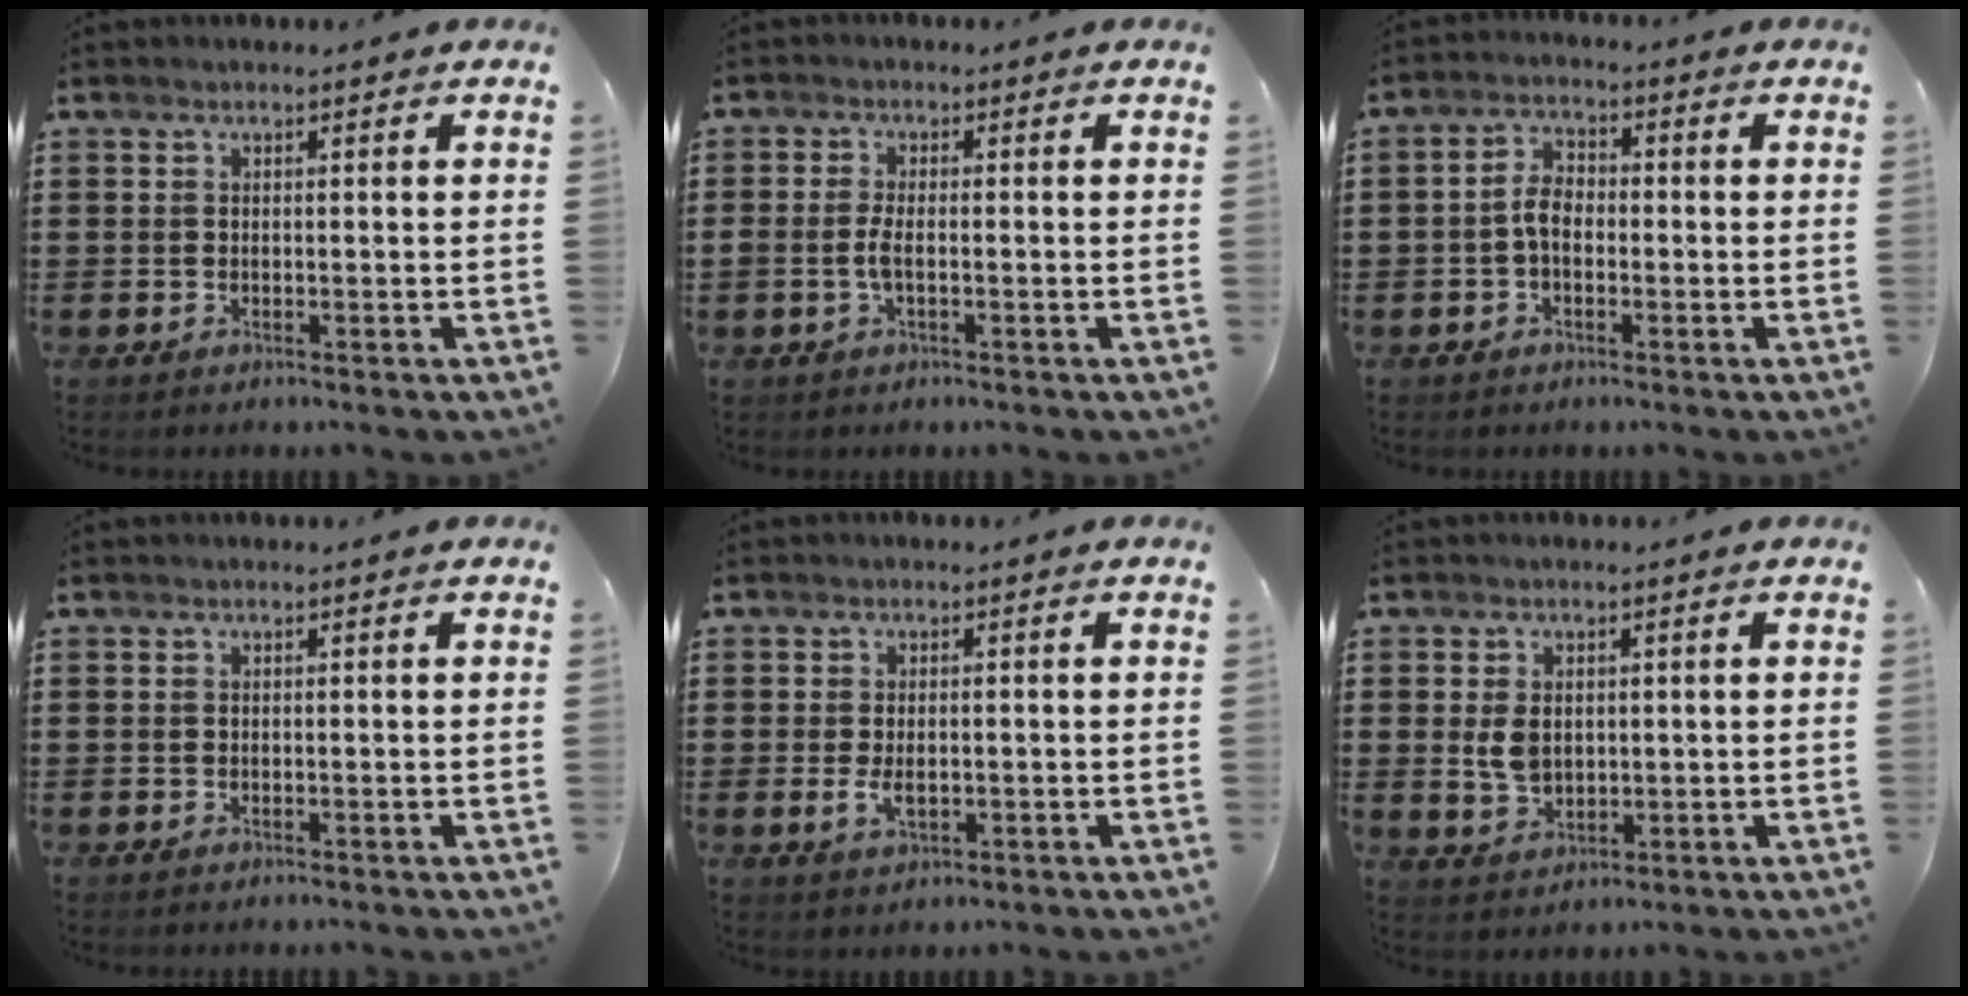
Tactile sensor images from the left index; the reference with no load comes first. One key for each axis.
{"total": 2.6, "fx": -0.6, "fy": 0.8, "fz": 2.4, "tx": -0.059, "ty": -0.003, "tz": -0.016}
{"total": 4.1, "fx": -0.8, "fy": 2.4, "fz": 3.2, "tx": -0.073, "ty": 0.003, "tz": -0.019}
{"total": 0.0}
{"total": 2.8, "fx": -0.3, "fy": 1.4, "fz": 2.4, "tx": -0.054, "ty": -0.001, "tz": -0.007}
{"total": 4.3, "fx": 0.6, "fy": 3.0, "fz": 3.0, "tx": -0.080, "ty": 0.003, "tz": 0.006}